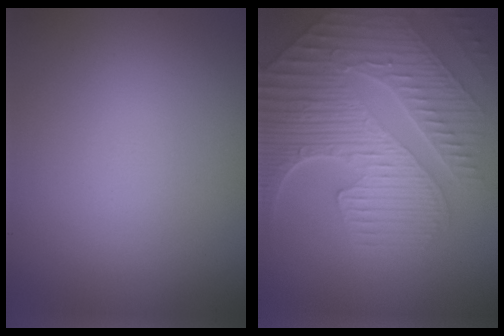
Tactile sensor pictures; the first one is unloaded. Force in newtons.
{"total": 9.5, "press": 6.5, "slide": 7.0}